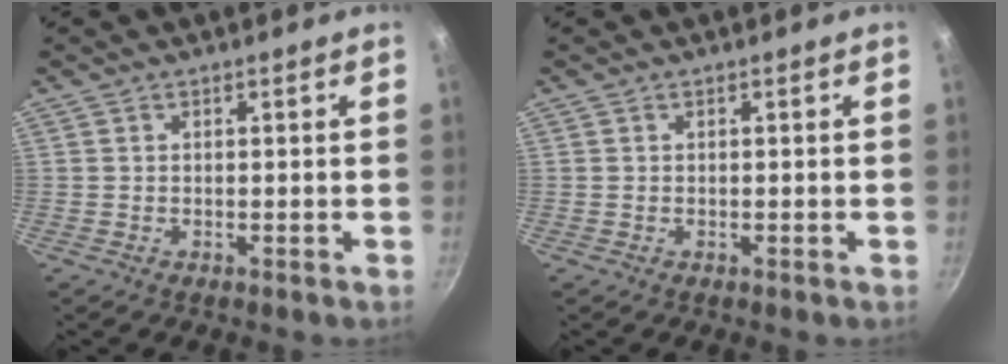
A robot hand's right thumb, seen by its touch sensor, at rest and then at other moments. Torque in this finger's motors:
{"motor_torque": [0.36, -0.40, 0.35, -0.12, 0.02]}